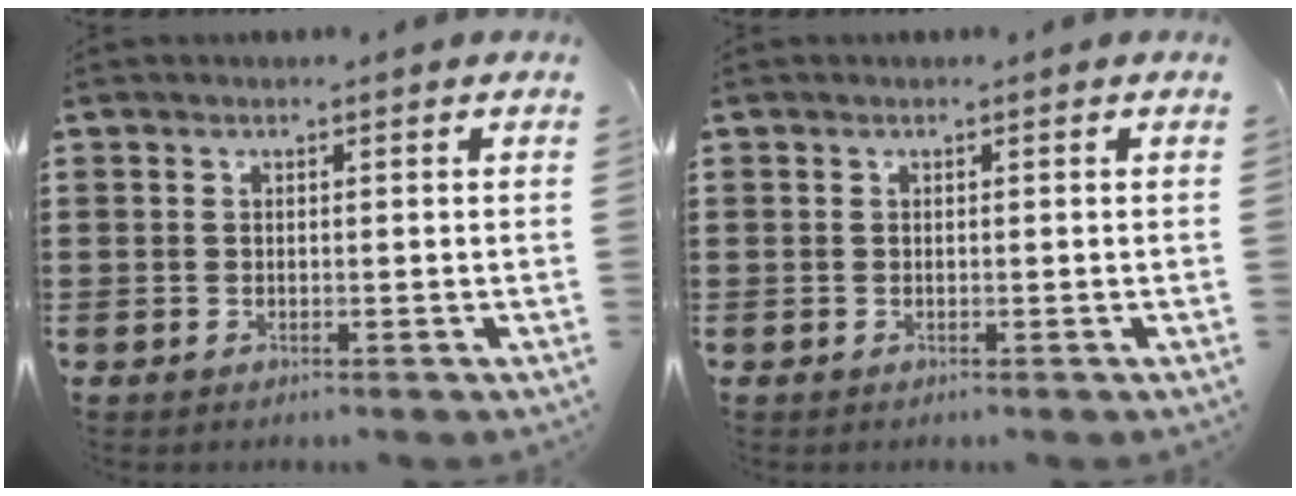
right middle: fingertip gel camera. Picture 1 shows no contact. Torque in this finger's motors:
{"motor_torque": [0.00, 0.00, 0.00, 0.00]}